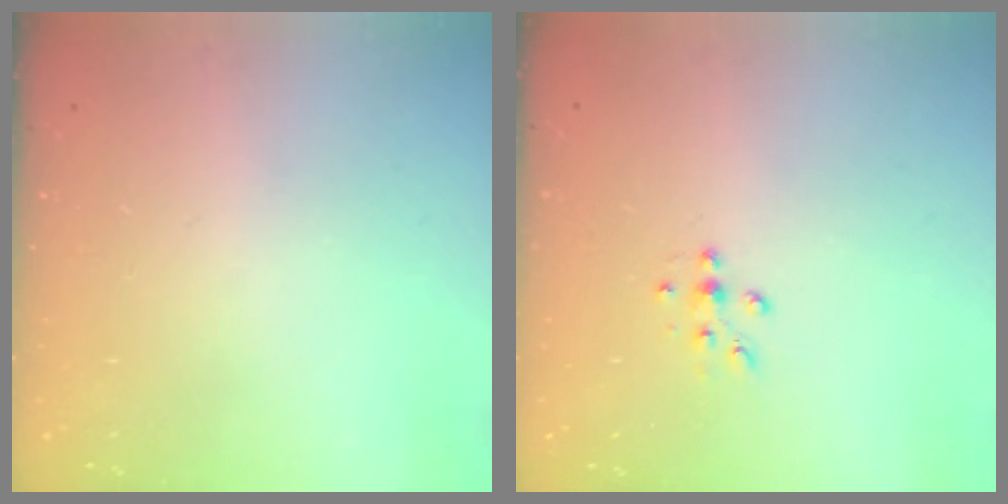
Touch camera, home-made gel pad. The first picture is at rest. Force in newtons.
{"total": 5.8, "press": 5.6, "slide": 1.5}